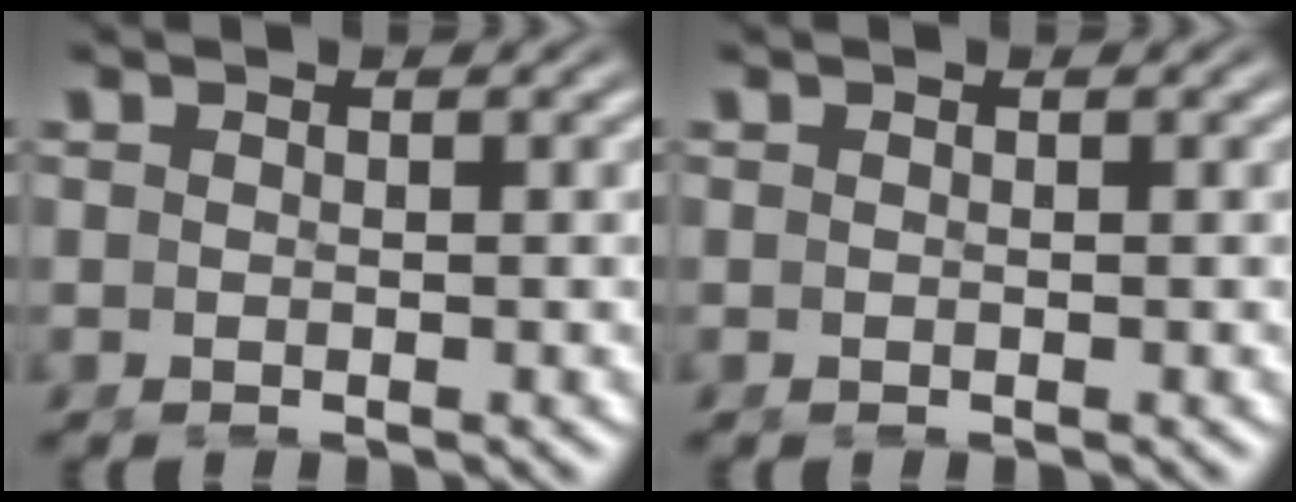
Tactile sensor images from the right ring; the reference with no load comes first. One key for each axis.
{"total": 0.0}